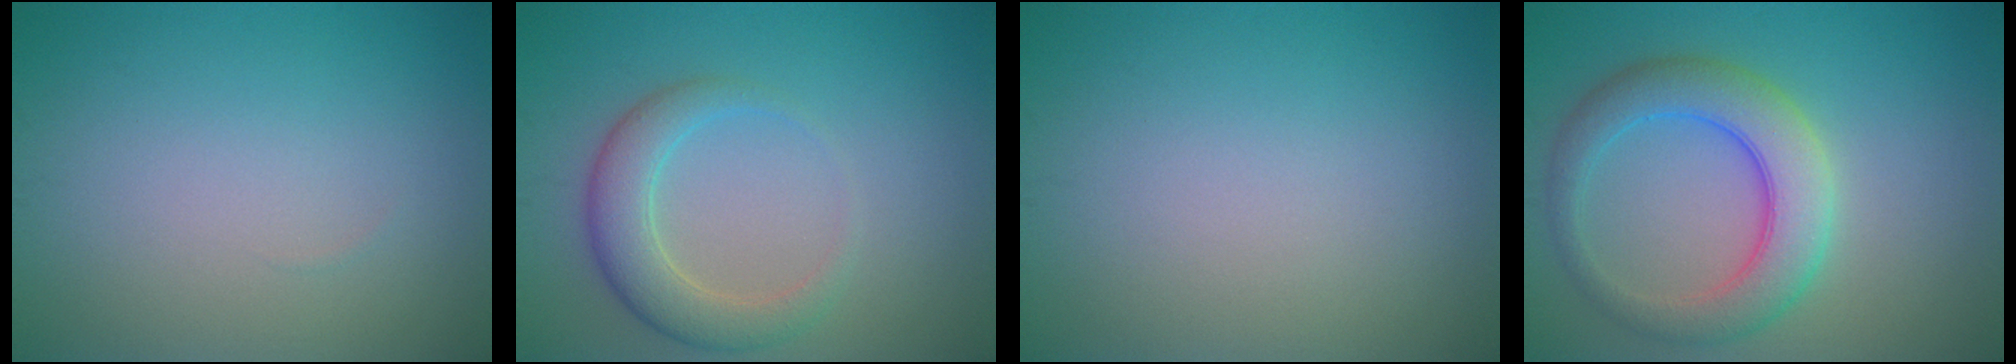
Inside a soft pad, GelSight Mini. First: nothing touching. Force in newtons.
{"total": 3.9, "press": 3.9, "slide": 0.3}
{"total": 0.0}
{"total": 5.9, "press": 5.9, "slide": 0.3}